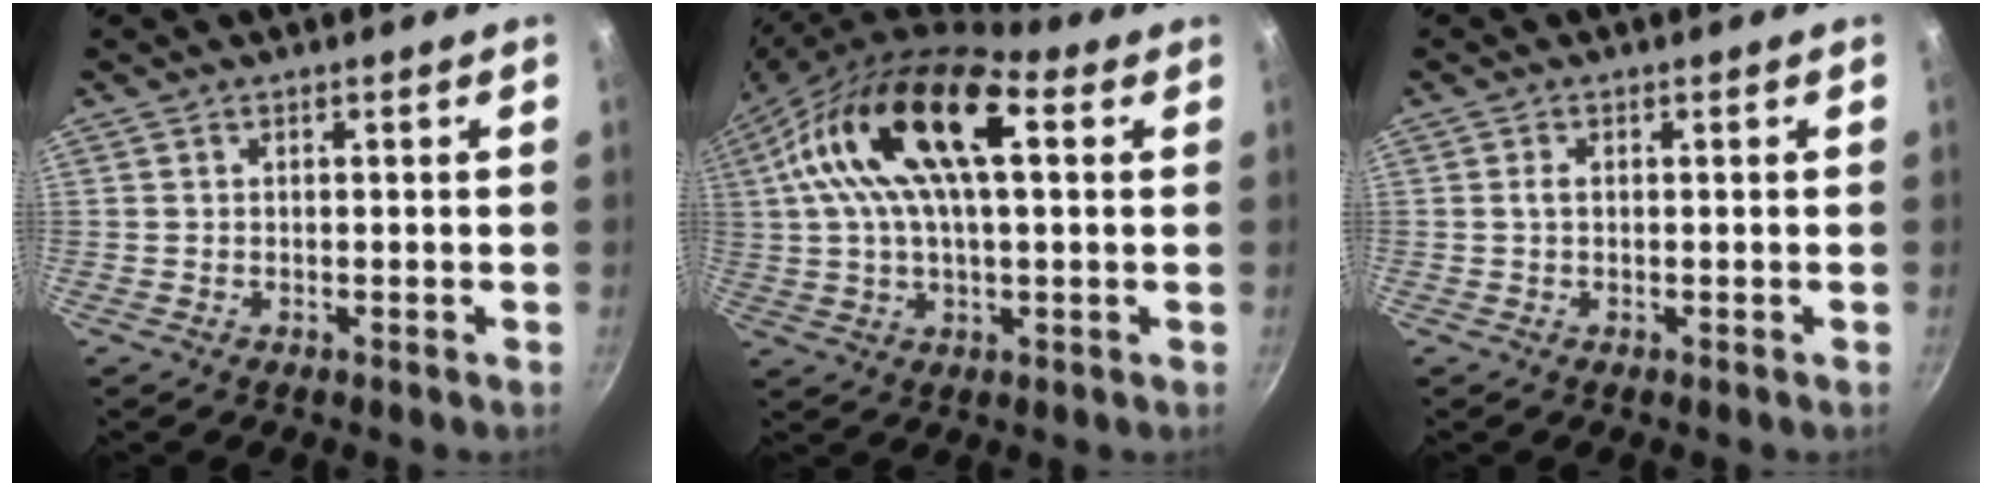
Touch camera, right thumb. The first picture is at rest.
{"total": 19.3, "force": [5.1, 8.8, 16.4], "torque": [-0.297, 0.023, 0.072]}
{"total": 1.0, "force": [0.1, 0.5, 0.9], "torque": [-0.021, 0.003, 0.001]}